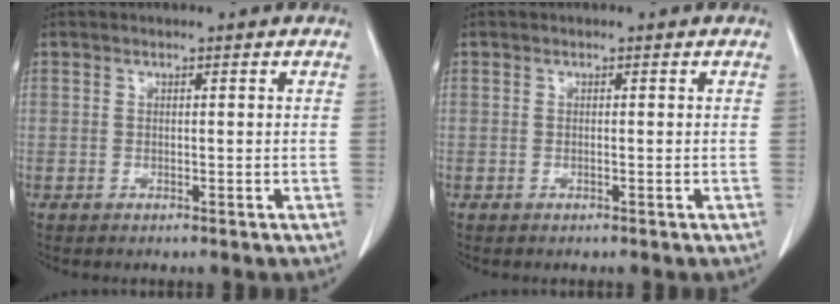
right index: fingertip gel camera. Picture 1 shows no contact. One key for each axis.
{"total": 0.0}